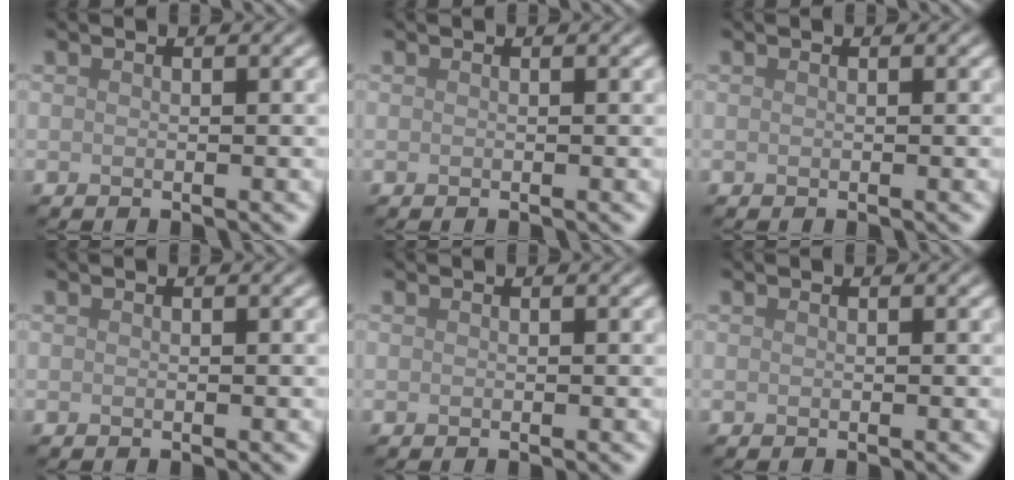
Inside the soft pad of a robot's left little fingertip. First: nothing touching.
{"total": 0.0}
{"total": 0.0}
{"total": 0.0}
{"total": 0.0}
{"total": 0.0}